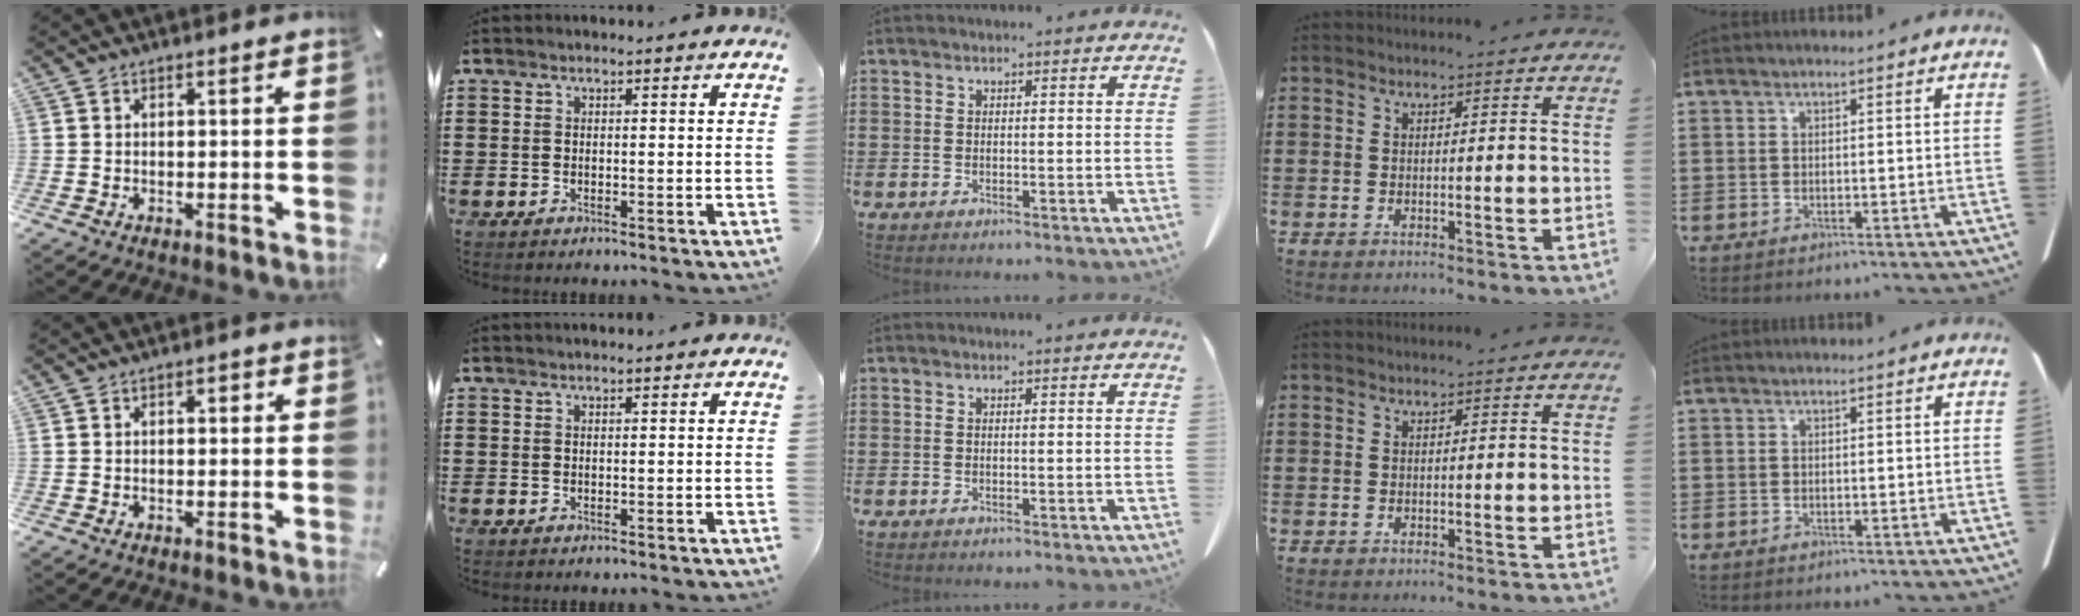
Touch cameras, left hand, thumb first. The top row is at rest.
{"thumb": {"total": 1.1, "force": [-0.4, 0.7, 0.7], "torque": [-0.016, 0.004, -0.009]}}